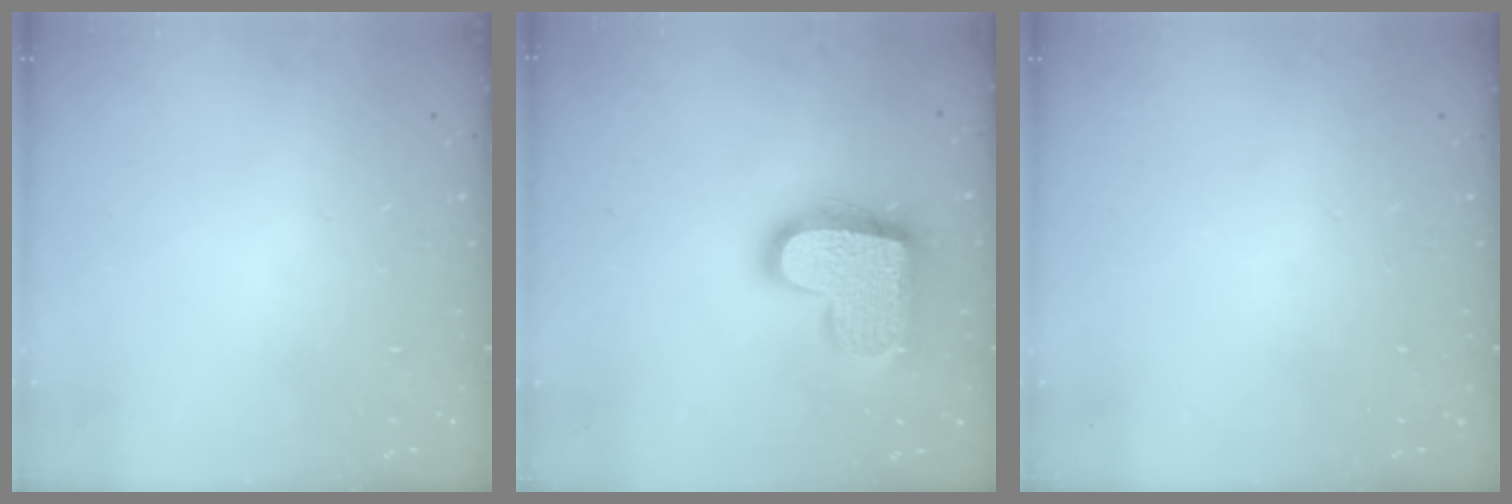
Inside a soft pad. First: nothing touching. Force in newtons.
{"total": 19.6, "press": 19.5, "slide": 1.3}
{"total": 0.0}